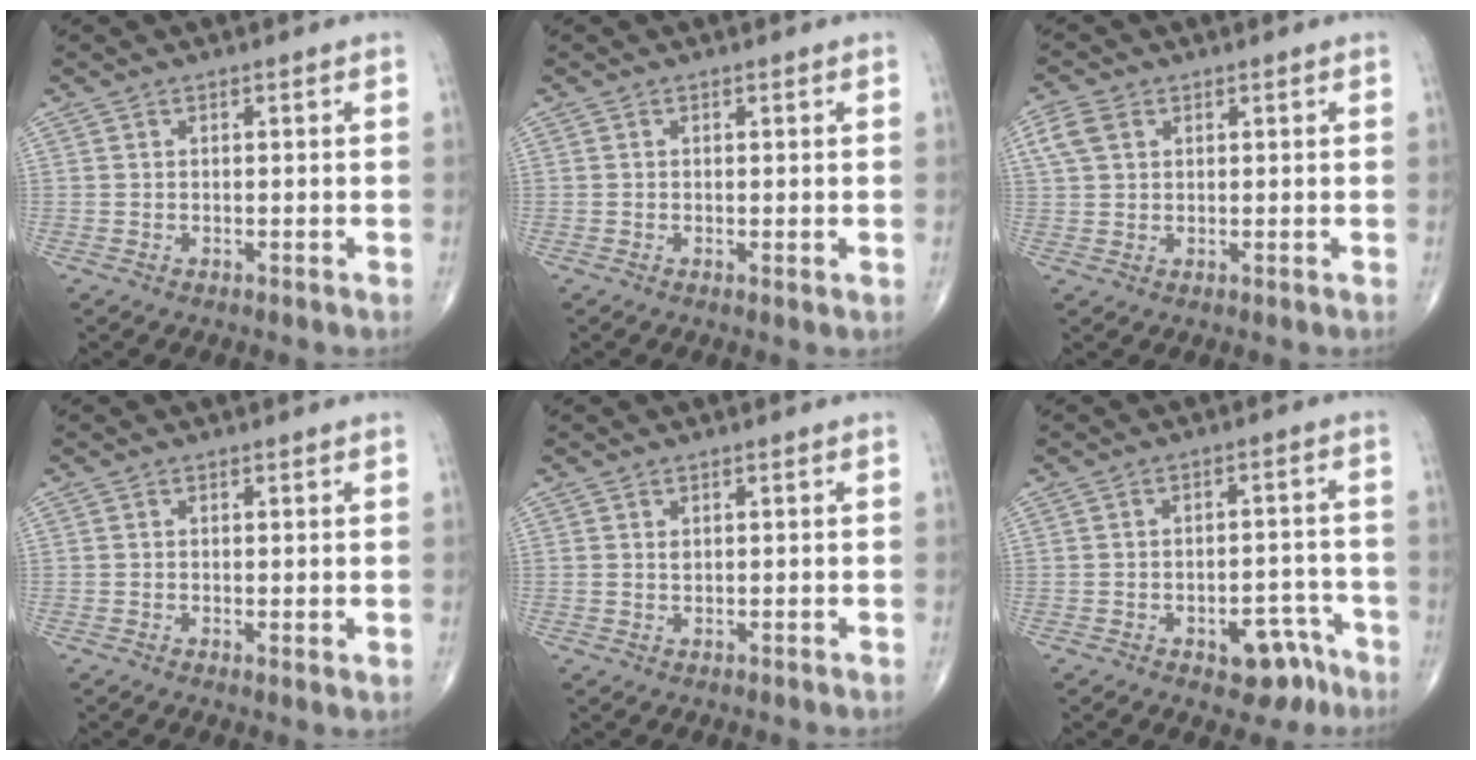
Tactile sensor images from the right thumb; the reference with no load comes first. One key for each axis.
{"total": 0.6, "fx": 0.0, "fy": 0.1, "fz": 0.6, "tx": -0.014, "ty": -0.004, "tz": -0.003}
{"total": 4.3, "fx": 1.7, "fy": 3.1, "fz": 2.5, "tx": -0.052, "ty": 0.007, "tz": 0.036}
{"total": 1.2, "fx": 0.0, "fy": 0.3, "fz": 1.2, "tx": -0.023, "ty": -0.007, "tz": -0.002}
{"total": 0.7, "fx": 0.3, "fy": 0.4, "fz": 0.5, "tx": -0.005, "ty": 0.000, "tz": 0.007}
{"total": 7.5, "fx": -4.3, "fy": 4.2, "fz": 4.6, "tx": -0.031, "ty": 0.039, "tz": -0.051}